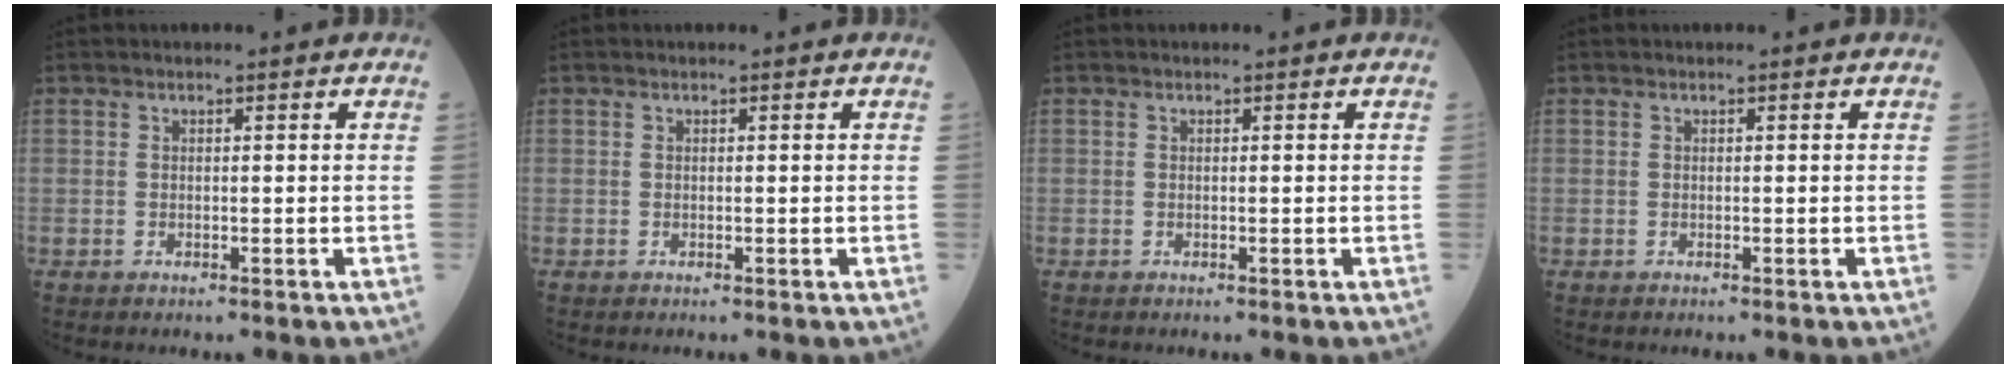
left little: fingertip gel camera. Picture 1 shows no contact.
{"total": 0.0}
{"total": 0.0}
{"total": 0.0}